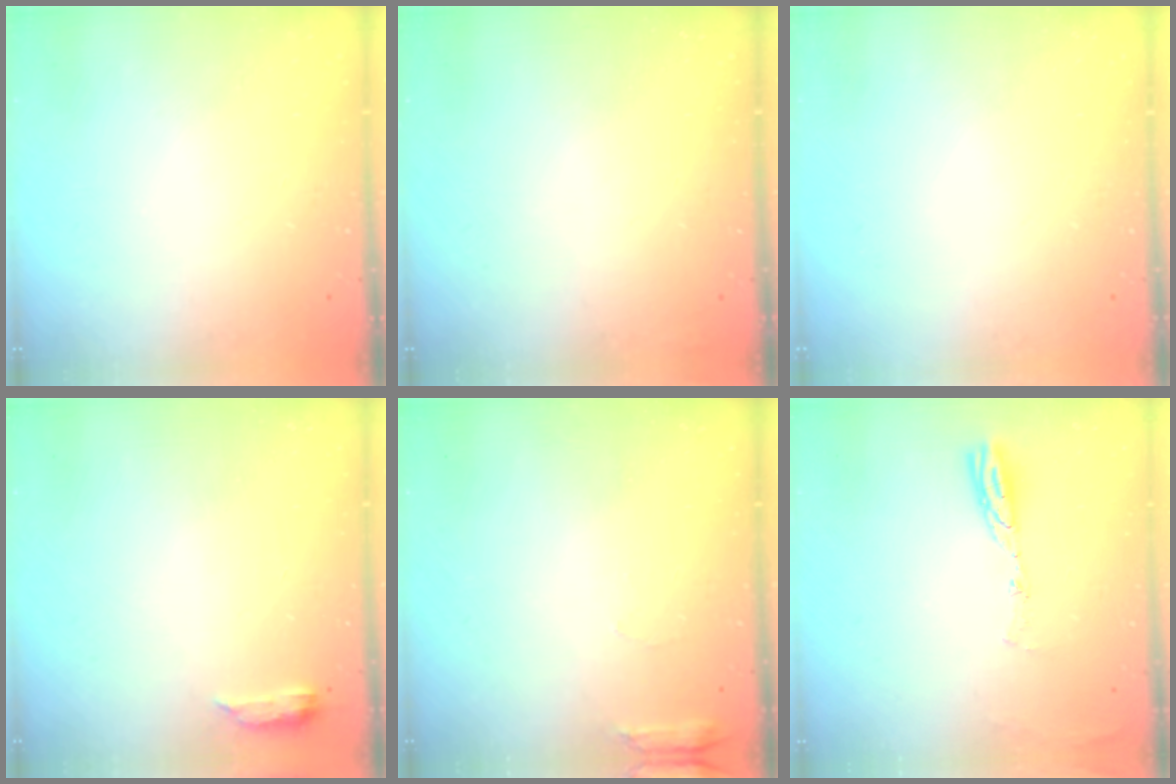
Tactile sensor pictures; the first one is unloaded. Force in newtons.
{"total": 2.8, "press": 2.2, "slide": 1.7}
{"total": 0.0}
{"total": 3.5, "press": 3.5, "slide": 0.6}
{"total": 5.2, "press": 5.0, "slide": 1.3}
{"total": 5.9, "press": 5.8, "slide": 0.7}